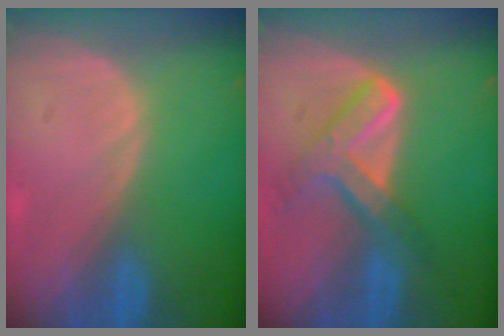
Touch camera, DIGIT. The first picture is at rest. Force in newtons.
{"total": 7.6, "press": 6.3, "slide": 4.3}